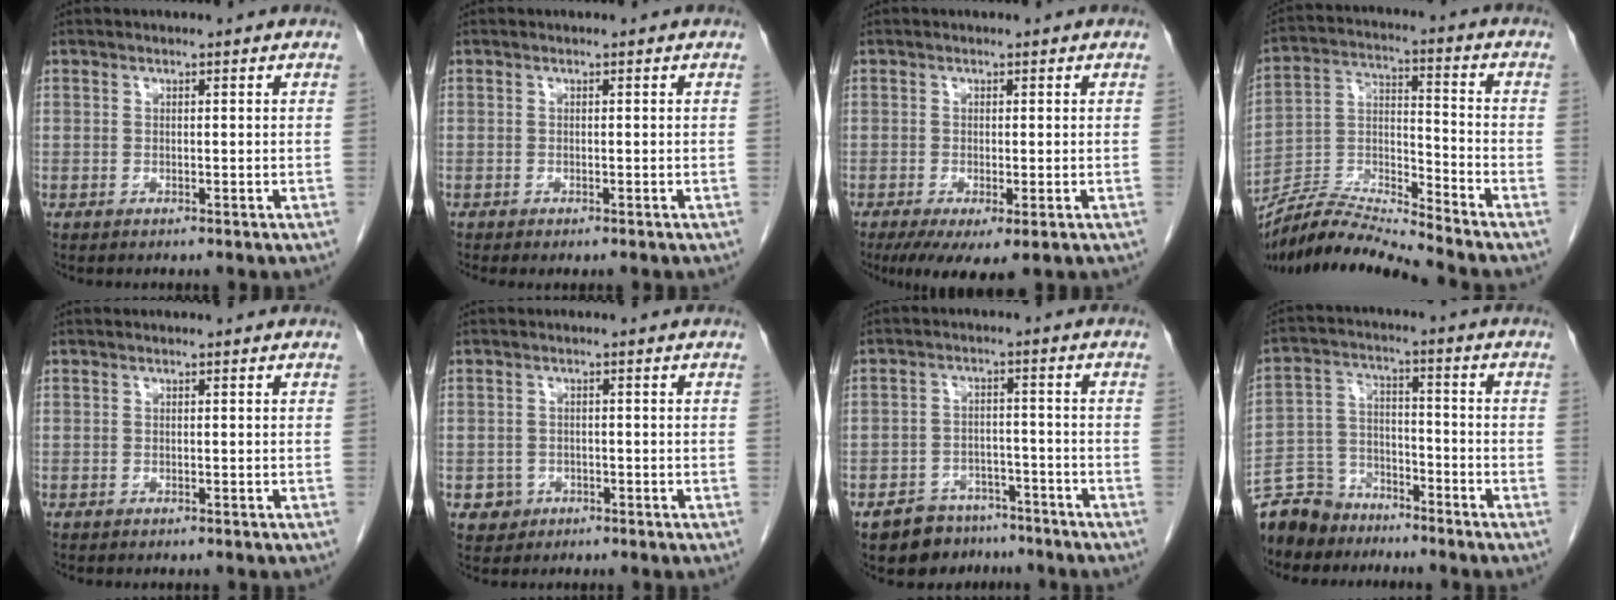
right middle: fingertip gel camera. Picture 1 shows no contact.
{"total": 0.8, "force": [-0.7, 0.2, 0.4], "torque": [-0.006, -0.002, -0.011]}
{"total": 6.3, "force": [-3.3, 1.7, 5.1], "torque": [-0.074, -0.019, -0.052]}
{"total": 11.2, "force": [-10.9, -1.4, 2.1], "torque": [-0.040, 0.022, -0.205]}
{"total": 0.9, "force": [-0.8, 0.2, 0.4], "torque": [-0.009, -0.002, -0.011]}
{"total": 2.4, "force": [-1.0, 2.1, 0.2], "torque": [0.001, 0.010, -0.013]}
{"total": 7.4, "force": [-5.9, 4.3, 1.1], "torque": [-0.009, 0.012, -0.088]}
{"total": 10.6, "force": [-9.0, 5.3, 1.3], "torque": [-0.042, 0.016, -0.166]}